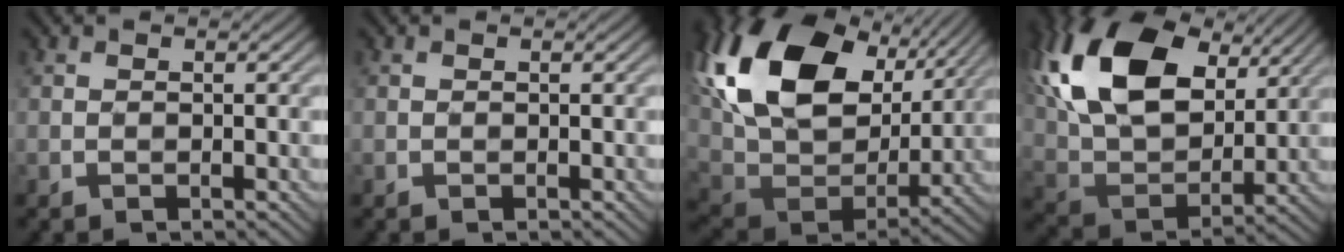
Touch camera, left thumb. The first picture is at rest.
{"total": 0.0}
{"total": 20.2, "force": [8.6, 13.2, 12.6], "torque": [-0.317, 0.024, 0.174]}
{"total": 18.6, "force": [8.1, 11.3, 12.3], "torque": [-0.301, 0.035, 0.153]}